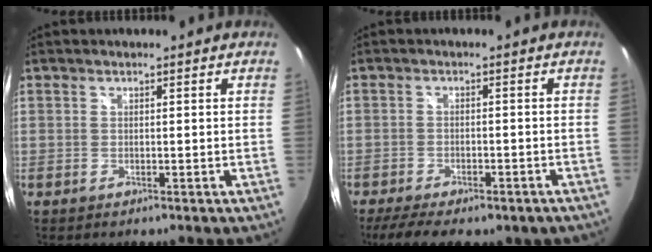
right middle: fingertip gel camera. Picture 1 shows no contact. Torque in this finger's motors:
{"motor_torque": [1.11, -1.03, 0.17, 0.10]}